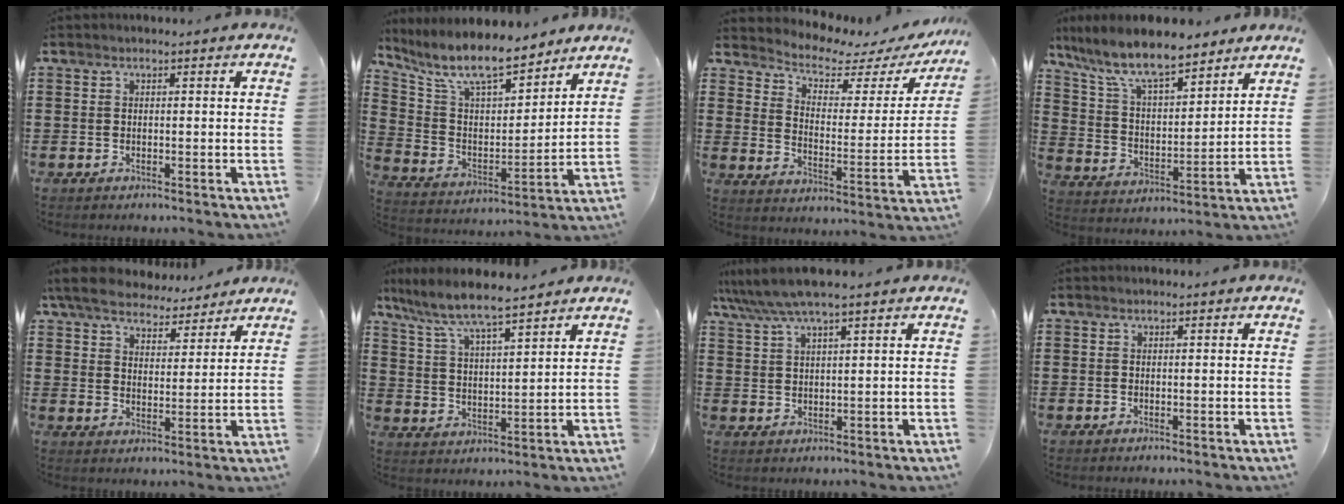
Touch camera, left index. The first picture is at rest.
{"total": 10.5, "force": [8.9, 2.4, 5.1], "torque": [-0.135, -0.045, 0.157]}
{"total": 4.6, "force": [4.1, 1.4, 1.7], "torque": [-0.049, -0.029, 0.061]}
{"total": 10.4, "force": [8.7, 2.4, 5.2], "torque": [-0.133, -0.038, 0.153]}
{"total": 6.2, "force": [5.8, 1.6, 1.5], "torque": [-0.058, -0.026, 0.104]}
{"total": 6.7, "force": [6.0, 0.4, 3.0], "torque": [-0.083, -0.033, 0.102]}
{"total": 5.5, "force": [4.3, 0.3, 3.4], "torque": [-0.076, -0.007, 0.076]}
{"total": 0.0}